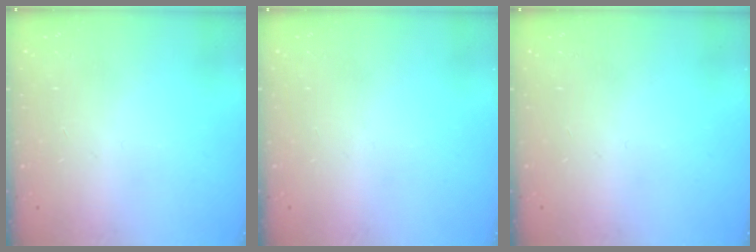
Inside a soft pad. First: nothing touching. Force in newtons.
{"total": 0.0}
{"total": 0.0}